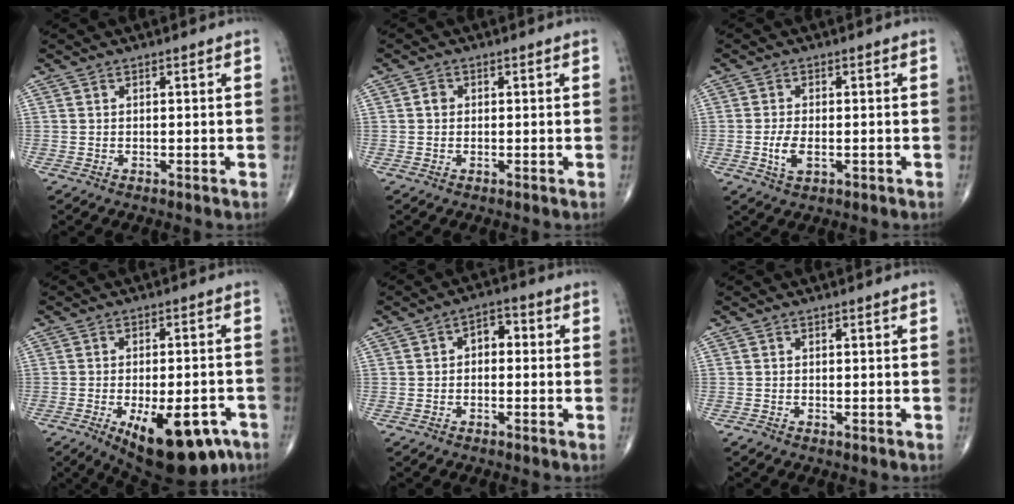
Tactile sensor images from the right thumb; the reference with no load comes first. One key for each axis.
{"total": 1.3, "fx": 0.0, "fy": 1.1, "fz": 0.6, "tx": -0.006, "ty": 0.003, "tz": -0.002}
{"total": 4.0, "fx": -0.9, "fy": 2.0, "fz": 3.3, "tx": -0.069, "ty": -0.002, "tz": -0.017}
{"total": 17.5, "fx": -8.6, "fy": 7.6, "fz": 13.3, "tx": -0.148, "ty": 0.018, "tz": -0.108}
{"total": 4.2, "fx": 0.2, "fy": 2.8, "fz": 3.2, "tx": -0.029, "ty": 0.016, "tz": -0.010}
{"total": 0.5, "fx": -0.3, "fy": 0.2, "fz": 0.3, "tx": -0.008, "ty": 0.000, "tz": -0.008}